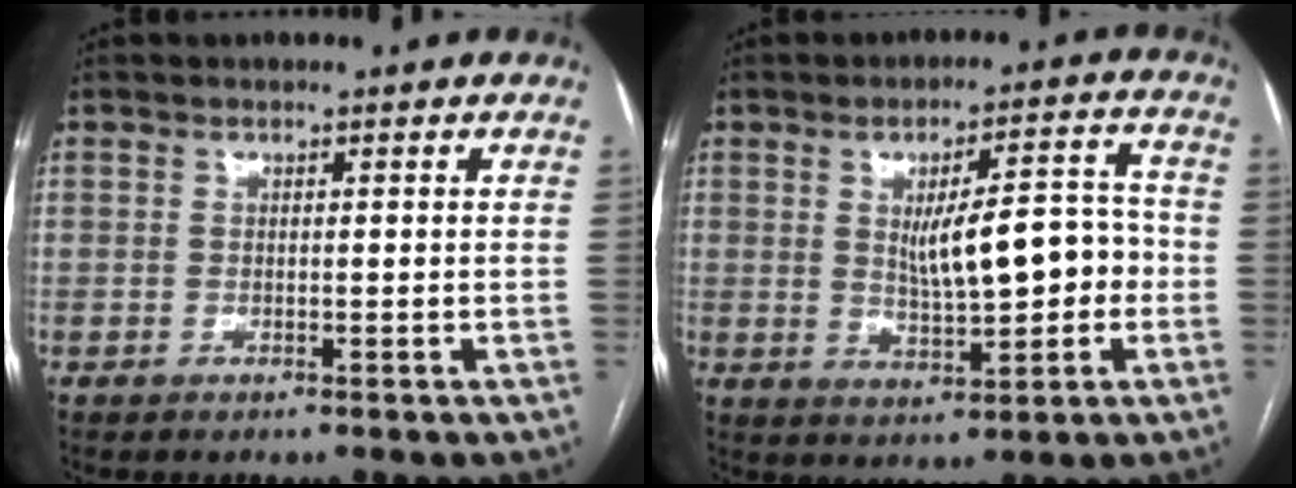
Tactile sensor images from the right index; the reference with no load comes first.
{"total": 10.0, "force": [-0.3, 3.1, 9.6], "torque": [-0.147, 0.019, 0.006]}